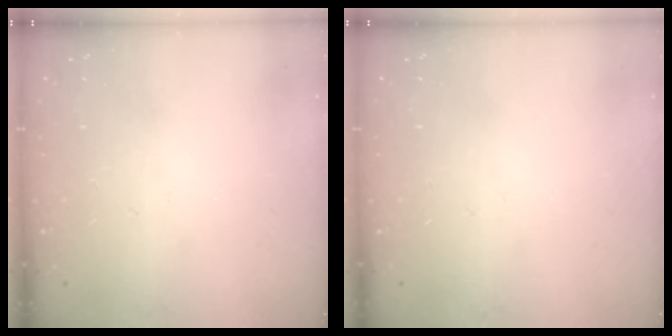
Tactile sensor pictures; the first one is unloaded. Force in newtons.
{"total": 0.0}